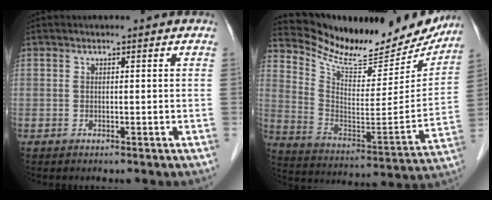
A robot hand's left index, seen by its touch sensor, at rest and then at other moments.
{"total": 22.5, "force": [20.6, 5.3, 7.4], "torque": [-0.125, -0.049, 0.301]}